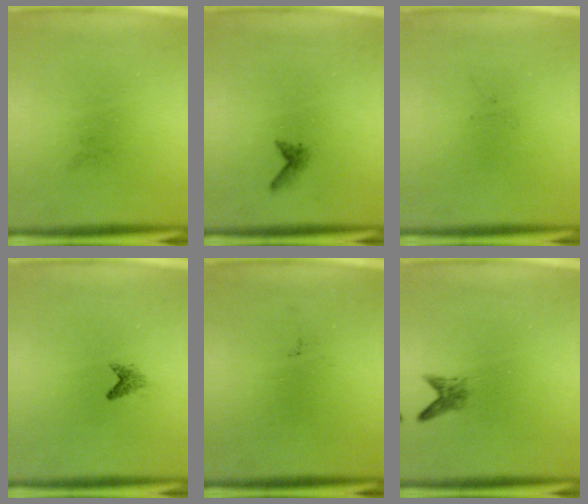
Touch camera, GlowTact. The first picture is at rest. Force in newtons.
{"total": 0.9}
{"total": 0.0}
{"total": 1.0}
{"total": 0.0}
{"total": 1.6}